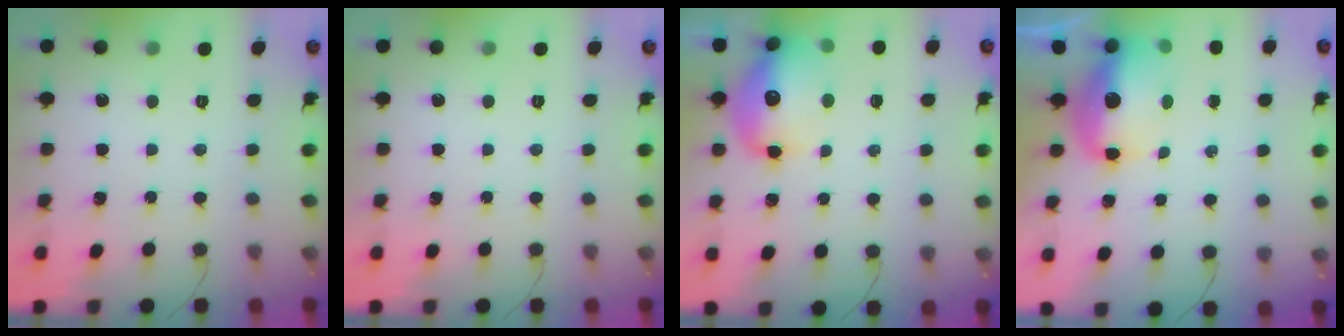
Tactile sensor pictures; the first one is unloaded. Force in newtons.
{"total": 0.0}
{"total": 14.6, "press": 14.2, "slide": 3.4}
{"total": 12.8, "press": 12.4, "slide": 3.2}